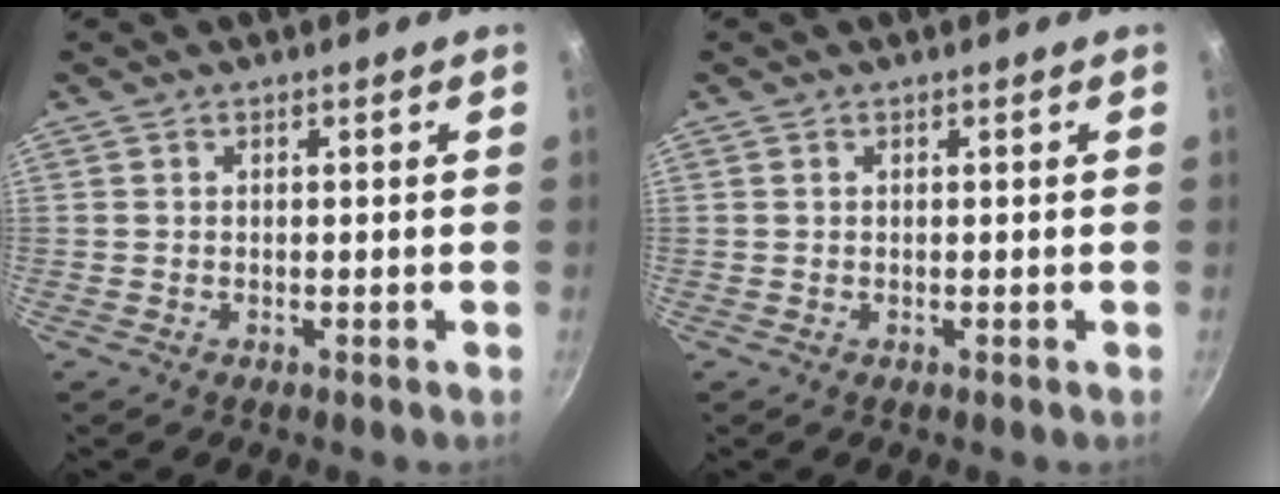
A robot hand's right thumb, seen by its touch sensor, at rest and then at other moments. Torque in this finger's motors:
{"motor_torque": [-0.20, -0.17, -0.11, 0.02, 0.01]}